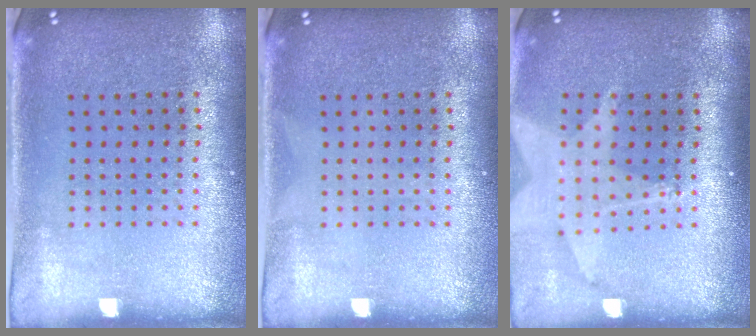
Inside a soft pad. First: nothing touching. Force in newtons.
{"total": 0.0}
{"total": 1.9, "press": 1.5, "slide": 1.2}